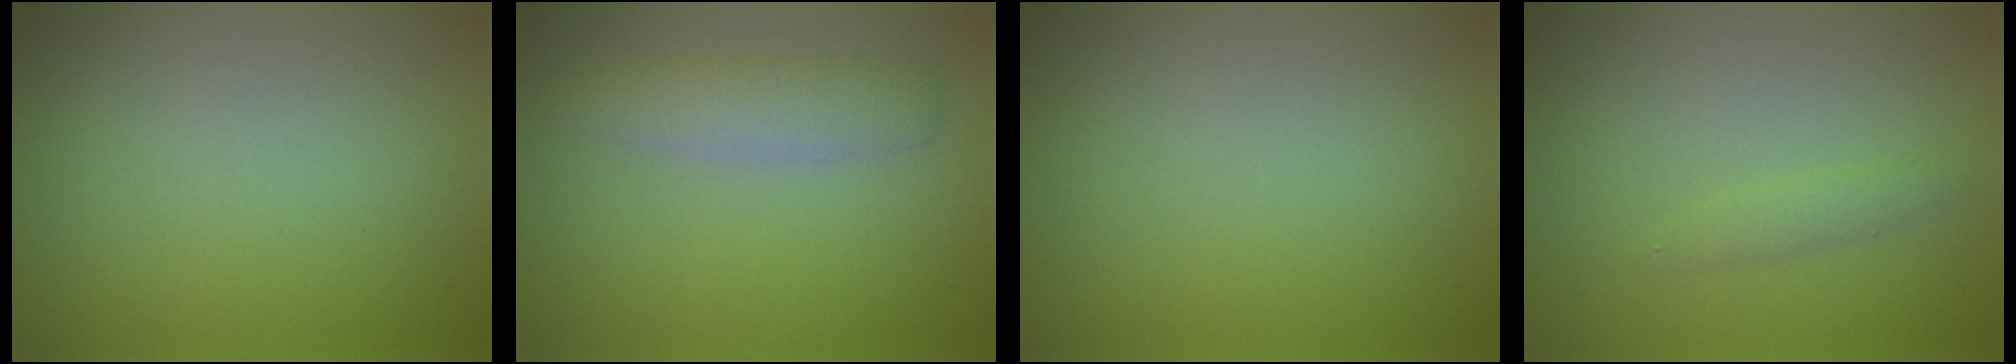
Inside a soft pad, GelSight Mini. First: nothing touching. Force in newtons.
{"total": 2.9, "press": 2.9, "slide": 0.1}
{"total": 0.0}
{"total": 1.0, "press": 1.0, "slide": 0.0}